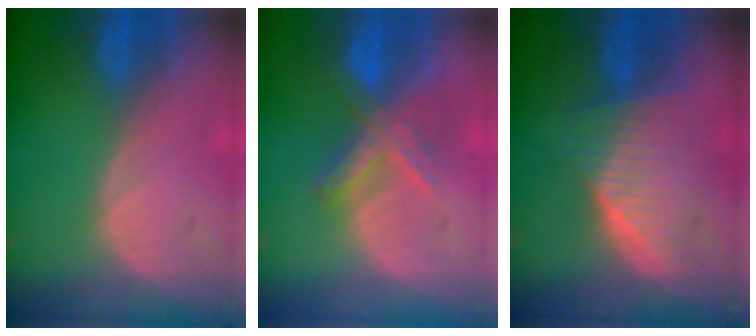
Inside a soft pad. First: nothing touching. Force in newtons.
{"total": 7.3, "press": 6.2, "slide": 3.8}
{"total": 6.5, "press": 6.2, "slide": 1.8}